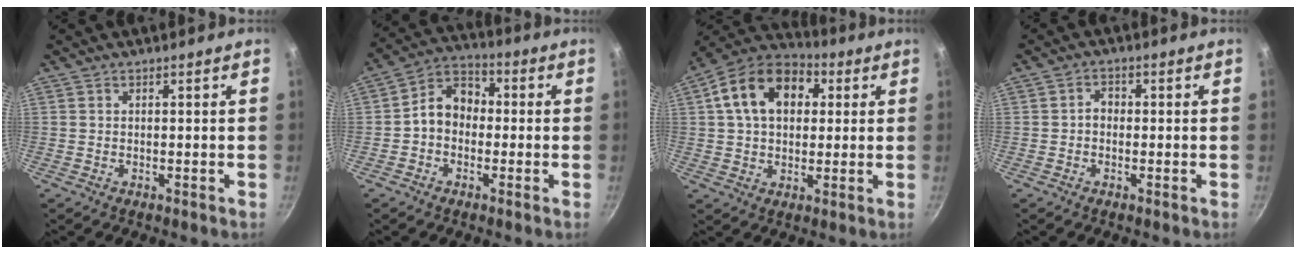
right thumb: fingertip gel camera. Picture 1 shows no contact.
{"total": 8.0, "force": [-0.8, 6.3, 4.8], "torque": [-0.048, 0.032, -0.035]}
{"total": 16.0, "force": [4.0, 11.2, 10.8], "torque": [-0.159, 0.024, 0.049]}
{"total": 2.0, "force": [-0.4, 1.6, 1.2], "torque": [-0.009, 0.011, -0.010]}